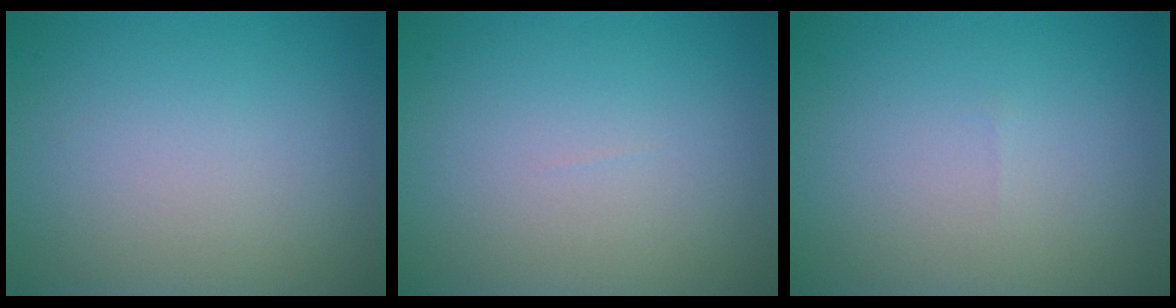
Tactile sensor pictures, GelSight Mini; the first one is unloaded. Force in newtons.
{"total": 0.0}
{"total": 0.0}